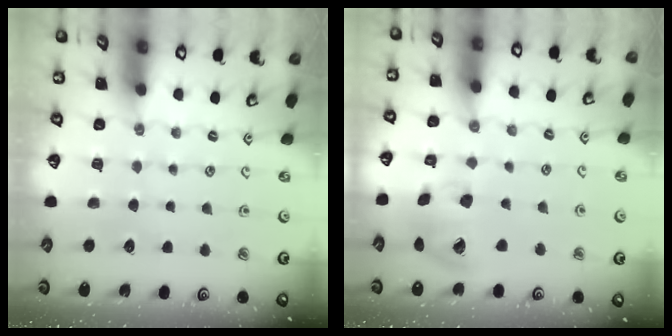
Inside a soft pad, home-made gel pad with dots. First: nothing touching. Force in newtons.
{"total": 15.6, "press": 15.4, "slide": 2.4}